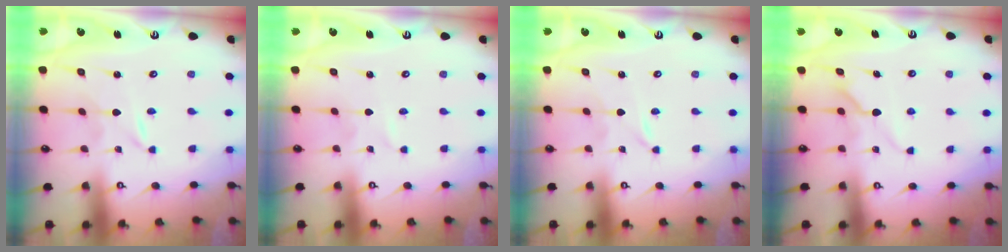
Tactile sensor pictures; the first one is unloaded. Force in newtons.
{"total": 0.0}
{"total": 0.0}
{"total": 7.1, "press": 7.1, "slide": 0.2}